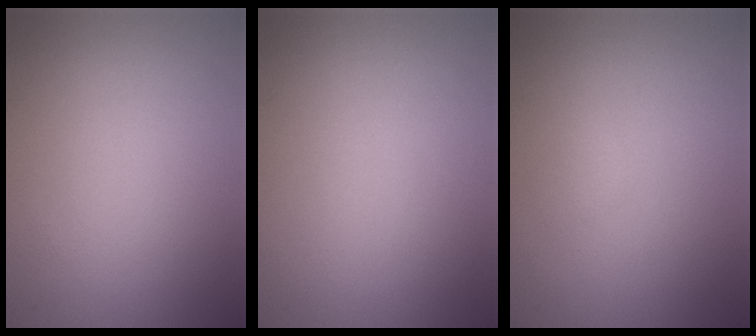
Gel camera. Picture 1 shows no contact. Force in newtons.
{"total": 0.0}
{"total": 0.6, "press": 0.6, "slide": 0.1}